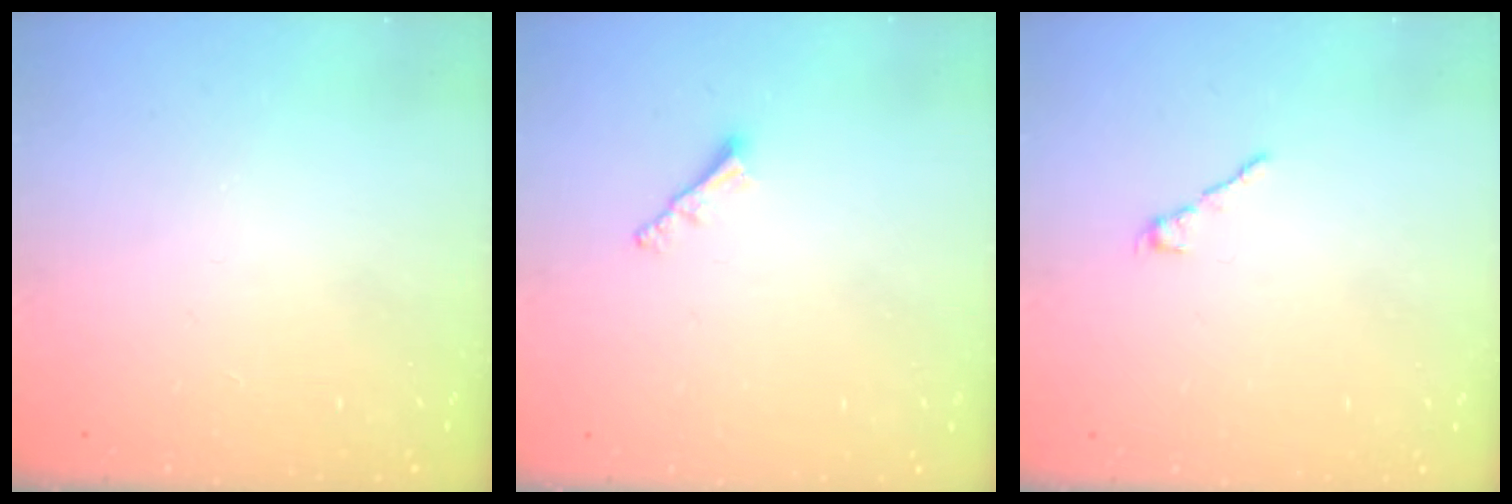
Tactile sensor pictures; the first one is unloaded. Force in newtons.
{"total": 1.9, "press": 1.9, "slide": 0.5}
{"total": 1.7, "press": 1.5, "slide": 0.6}